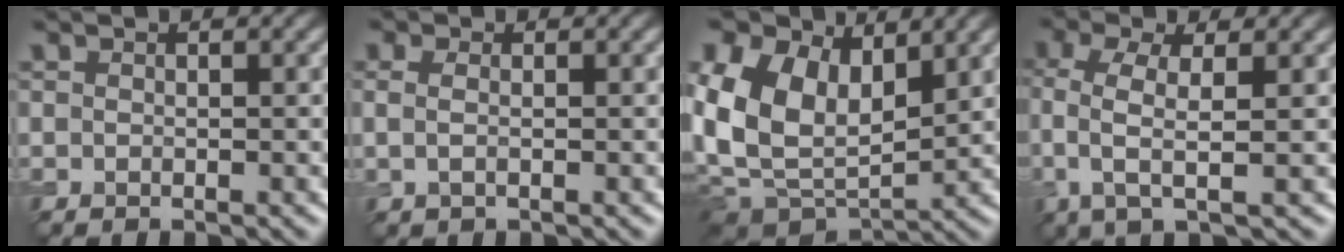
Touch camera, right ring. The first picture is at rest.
{"total": 1.7, "force": [0.4, 0.9, 1.4], "torque": [-0.030, -0.001, -0.005]}
{"total": 14.1, "force": [3.9, 9.3, 9.8], "torque": [-0.195, 0.016, 0.074]}
{"total": 4.3, "force": [0.1, 1.3, 4.1], "torque": [-0.089, 0.002, -0.001]}